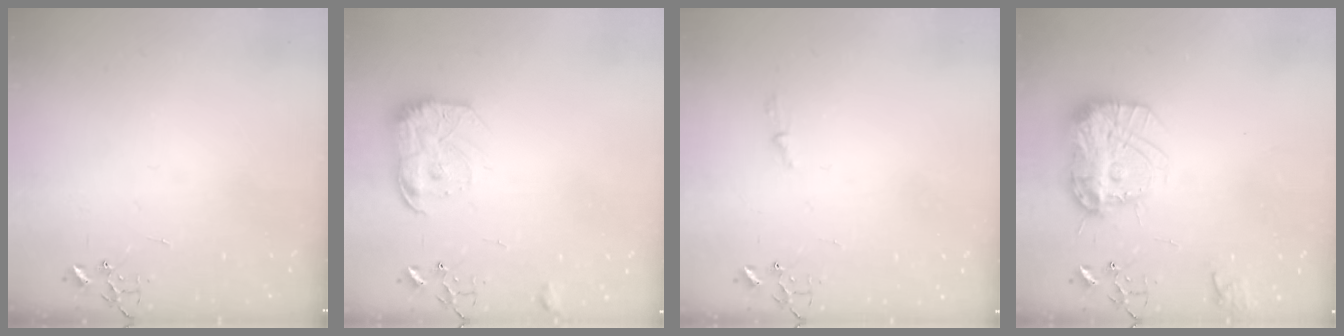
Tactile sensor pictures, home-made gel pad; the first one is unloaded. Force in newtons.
{"total": 13.6, "press": 13.6, "slide": 1.0}
{"total": 3.9, "press": 3.8, "slide": 0.4}
{"total": 15.4, "press": 15.4, "slide": 1.3}